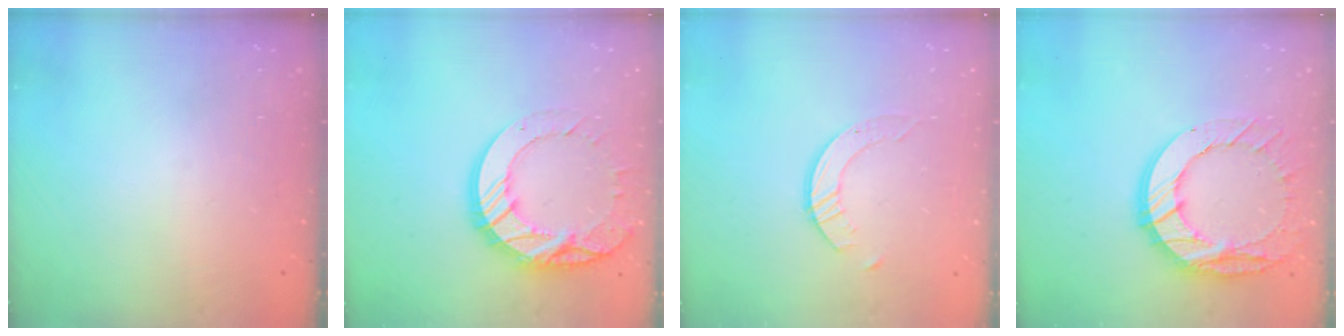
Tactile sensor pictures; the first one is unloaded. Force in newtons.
{"total": 17.3, "press": 17.2, "slide": 1.8}
{"total": 3.0, "press": 3.0, "slide": 0.2}
{"total": 16.6, "press": 16.6, "slide": 1.5}